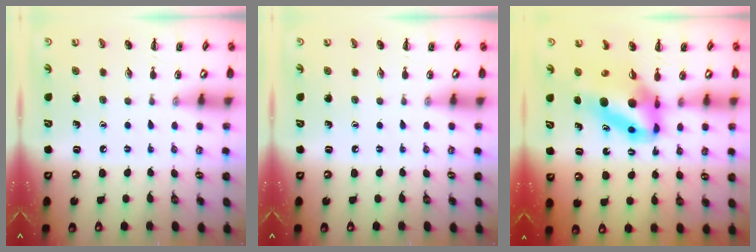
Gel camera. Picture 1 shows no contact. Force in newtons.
{"total": 0.0}
{"total": 10.2, "press": 9.7, "slide": 3.0}